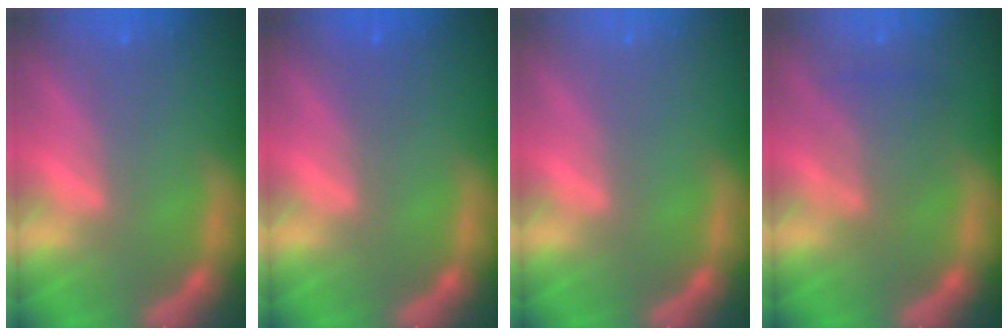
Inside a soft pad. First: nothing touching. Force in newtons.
{"total": 1.0}
{"total": 0.0}
{"total": 3.4}